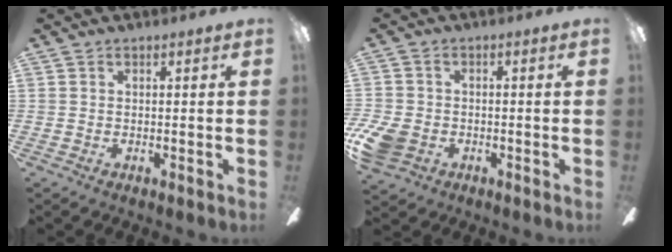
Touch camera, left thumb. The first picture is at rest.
{"total": 7.5, "force": [-3.0, 5.4, 4.1], "torque": [-0.100, 0.015, -0.055]}